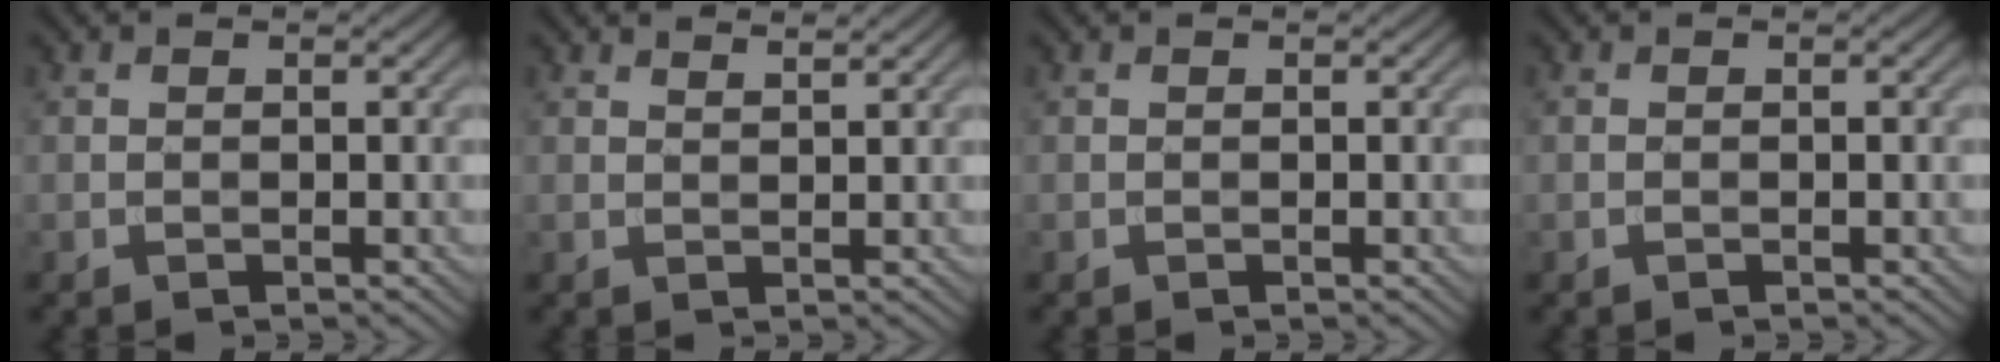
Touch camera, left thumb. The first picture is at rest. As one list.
[{"total": 1.6, "force": [1.5, 0.1, 0.7], "torque": [-0.019, -0.001, 0.026]}, {"total": 0.0}, {"total": 0.7, "force": [-0.1, 0.0, 0.7], "torque": [-0.012, 0.002, -0.003]}]